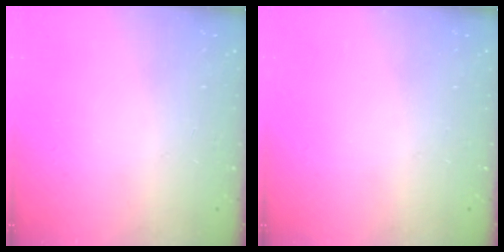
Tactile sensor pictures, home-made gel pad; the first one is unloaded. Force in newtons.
{"total": 0.0}